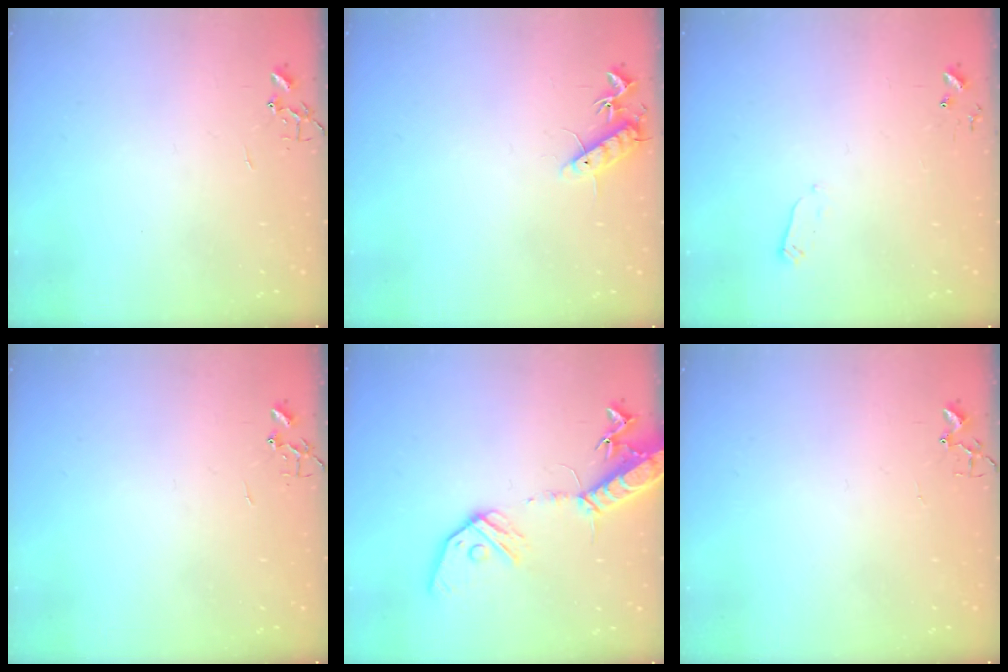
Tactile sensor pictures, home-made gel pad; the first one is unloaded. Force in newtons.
{"total": 10.1, "press": 10.0, "slide": 0.8}
{"total": 2.4, "press": 2.4, "slide": 0.4}
{"total": 0.0}
{"total": 16.0, "press": 15.7, "slide": 3.0}
{"total": 3.0, "press": 2.9, "slide": 0.4}